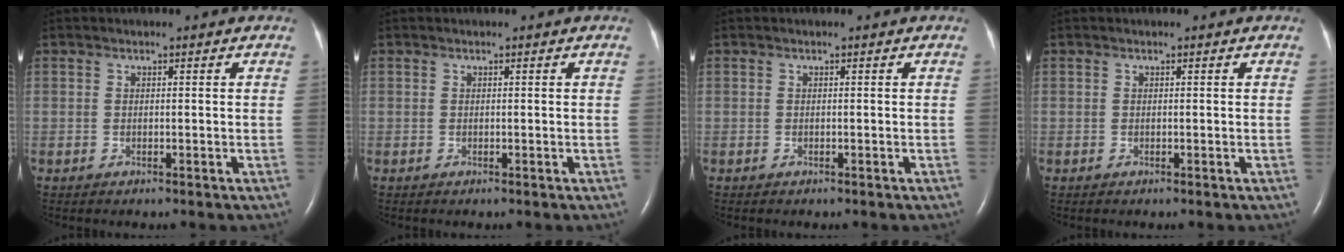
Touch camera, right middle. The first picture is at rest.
{"total": 0.0}
{"total": 0.0}
{"total": 0.0}